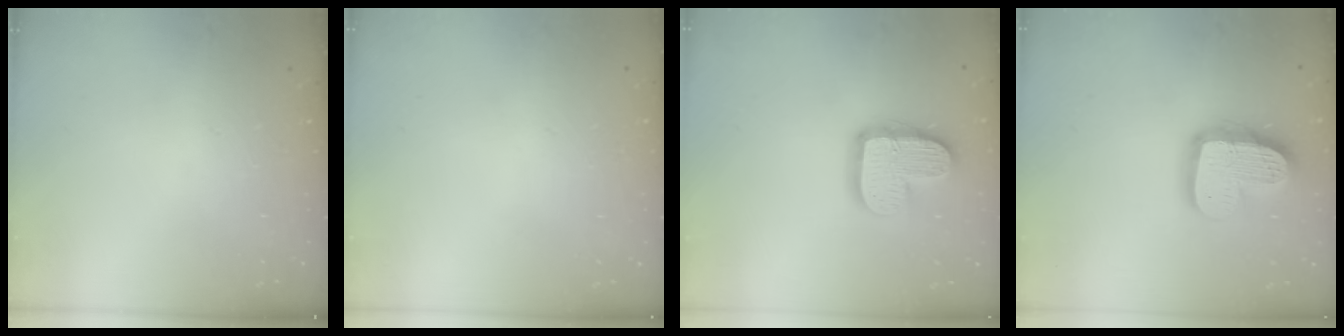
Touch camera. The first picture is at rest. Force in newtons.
{"total": 0.0}
{"total": 16.1, "press": 16.1, "slide": 1.3}
{"total": 17.7, "press": 17.7, "slide": 1.1}